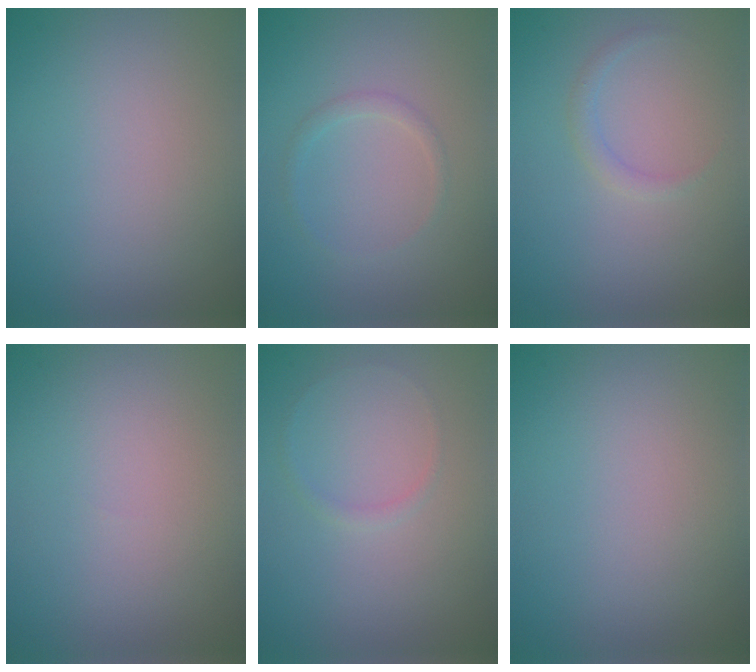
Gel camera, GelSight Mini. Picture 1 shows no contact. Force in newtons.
{"total": 1.0, "press": 1.0, "slide": 0.0}
{"total": 1.0, "press": 1.0, "slide": 0.0}
{"total": 0.0}
{"total": 0.7, "press": 0.7, "slide": 0.1}
{"total": 0.0}